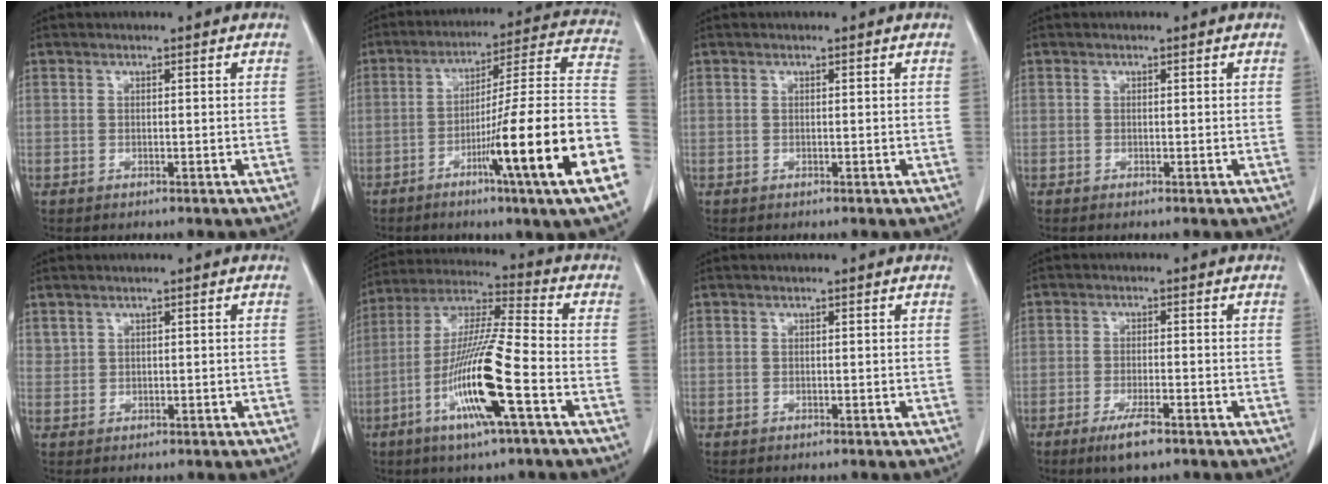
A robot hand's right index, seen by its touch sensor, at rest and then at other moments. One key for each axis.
{"total": 21.6, "fx": -8.0, "fy": -1.5, "fz": 20.0, "tx": -0.247, "ty": -0.007, "tz": -0.129}
{"total": 0.0}
{"total": 0.0}
{"total": 0.9, "fx": 0.7, "fy": 0.4, "fz": 0.1, "tx": 0.000, "ty": 0.008, "tz": 0.019}
{"total": 15.4, "fx": -5.6, "fy": 0.3, "fz": 14.4, "tx": -0.287, "ty": -0.011, "tz": -0.108}
{"total": 0.0}
{"total": 4.8, "fx": -3.1, "fy": 0.7, "fz": 3.6, "tx": -0.072, "ty": -0.009, "tz": -0.053}